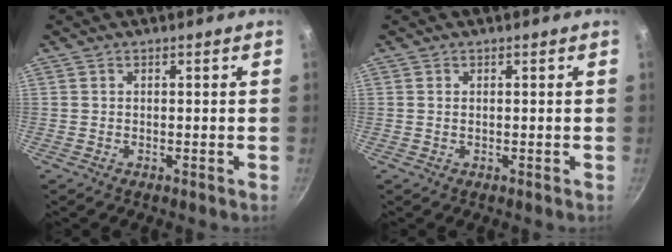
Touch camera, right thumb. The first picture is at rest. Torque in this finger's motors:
{"motor_torque": [-0.16, 0.25, -0.24, 0.48, 0.05]}